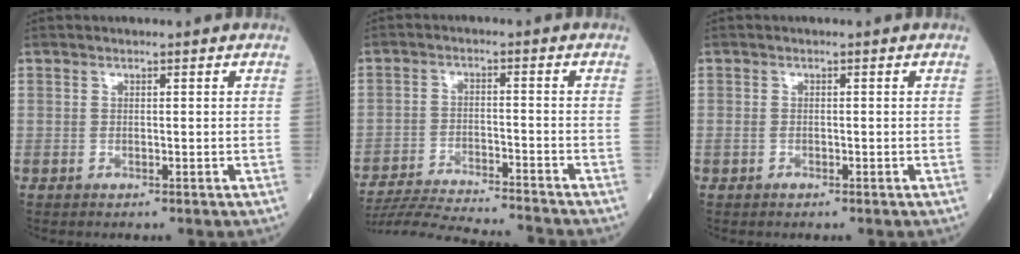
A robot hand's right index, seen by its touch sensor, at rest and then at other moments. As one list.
[{"total": 16.0, "force": [-15.2, -0.4, 5.1], "torque": [-0.084, -0.023, -0.236]}, {"total": 0.8, "force": [-0.4, 0.5, 0.5], "torque": [-0.012, 0.000, -0.004]}]